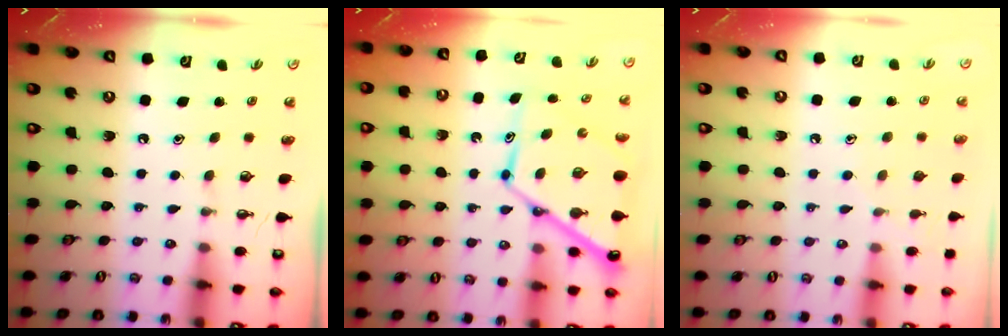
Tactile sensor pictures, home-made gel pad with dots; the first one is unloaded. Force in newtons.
{"total": 13.9, "press": 13.8, "slide": 1.4}
{"total": 6.8, "press": 6.8, "slide": 0.7}